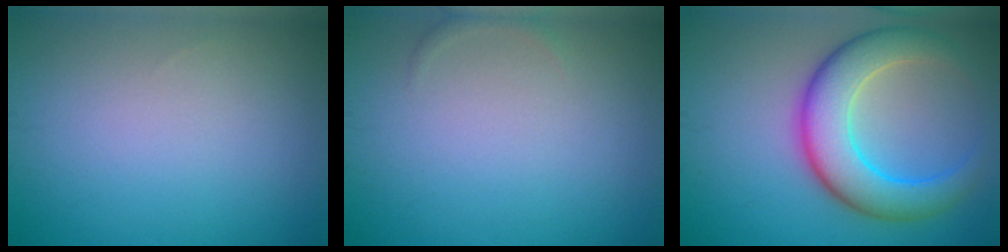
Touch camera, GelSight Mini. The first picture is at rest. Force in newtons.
{"total": 0.6, "press": 0.6, "slide": 0.1}
{"total": 7.7, "press": 7.7, "slide": 0.3}